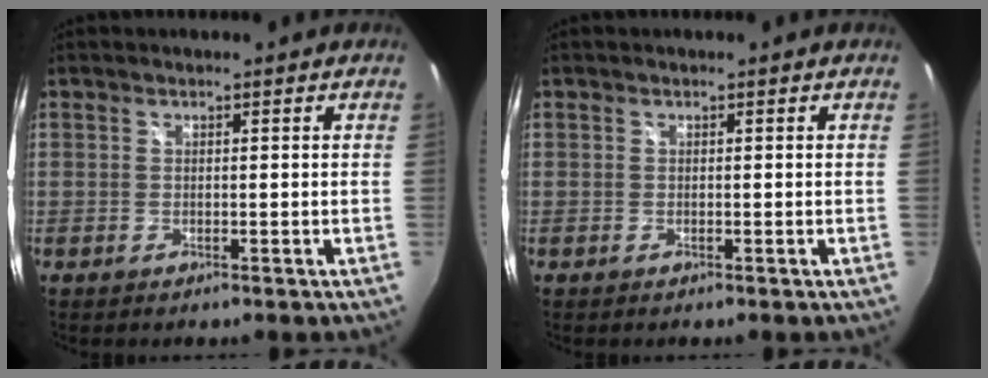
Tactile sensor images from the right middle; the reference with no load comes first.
{"total": 0.0}